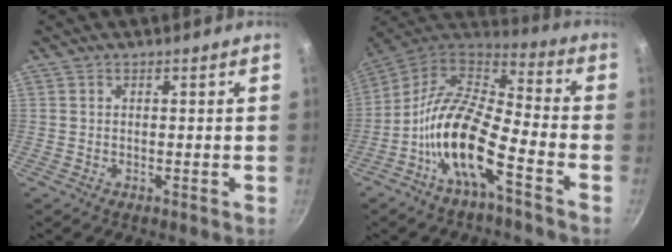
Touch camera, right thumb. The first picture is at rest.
{"total": 16.5, "force": [-6.9, 5.9, 13.8], "torque": [-0.255, 0.059, -0.149]}